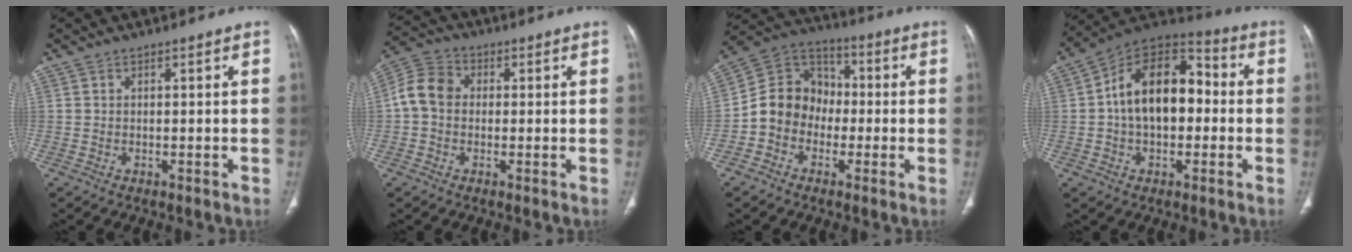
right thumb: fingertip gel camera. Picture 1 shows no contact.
{"total": 7.4, "force": [0.0, 6.0, 4.3], "torque": [-0.075, 0.024, -0.012]}
{"total": 11.3, "force": [-2.4, 9.8, 5.1], "torque": [-0.060, 0.043, -0.059]}
{"total": 16.8, "force": [0.1, 10.6, 13.1], "torque": [-0.186, 0.044, -0.010]}